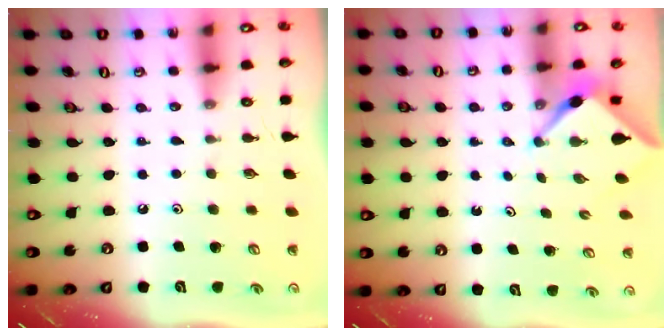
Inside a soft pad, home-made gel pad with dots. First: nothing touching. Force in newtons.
{"total": 3.1, "press": 3.1, "slide": 0.3}